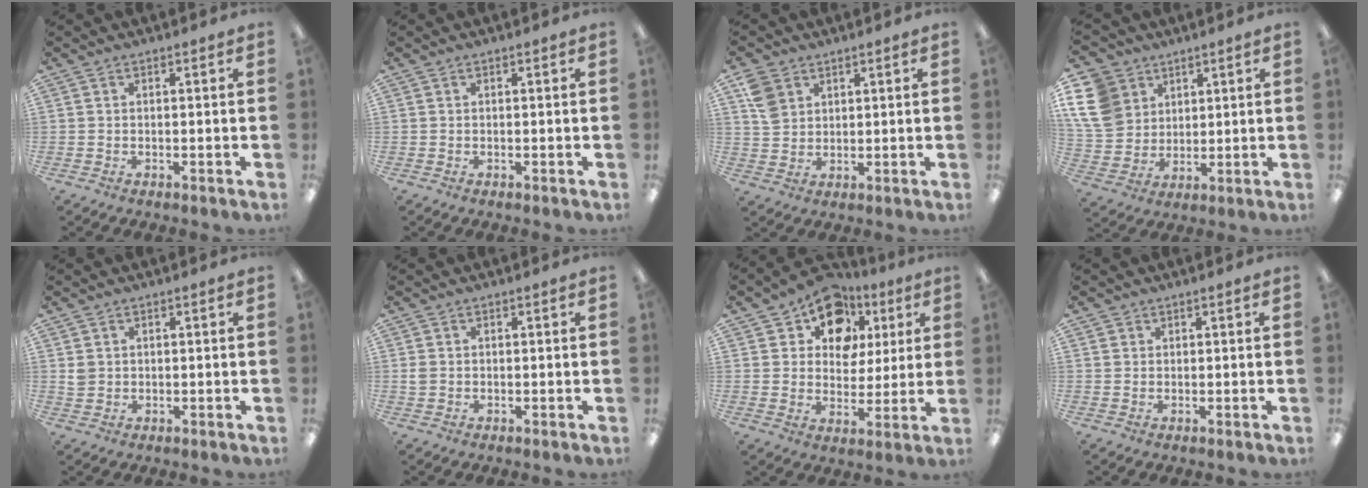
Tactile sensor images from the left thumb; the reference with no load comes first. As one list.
[{"total": 0.0}, {"total": 6.2, "force": [3.1, 4.7, 2.4], "torque": [-0.046, 0.003, 0.061]}, {"total": 13.2, "force": [5.6, 10.8, 5.1], "torque": [-0.130, -0.015, 0.111]}, {"total": 2.2, "force": [0.6, 2.1, 0.6], "torque": [-0.005, 0.000, 0.009]}, {"total": 1.6, "force": [0.1, 1.3, 0.8], "torque": [-0.017, 0.004, 0.001]}, {"total": 14.1, "force": [8.5, 9.7, 5.5], "torque": [-0.091, -0.046, 0.158]}, {"total": 1.3, "force": [0.8, 1.0, -0.1], "torque": [0.008, -0.001, 0.013]}]